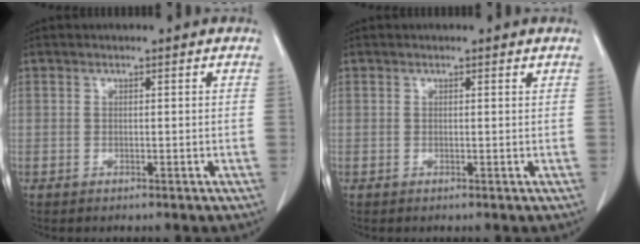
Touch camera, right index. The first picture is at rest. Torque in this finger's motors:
{"motor_torque": [0.10, -0.05, 0.05, -0.01]}